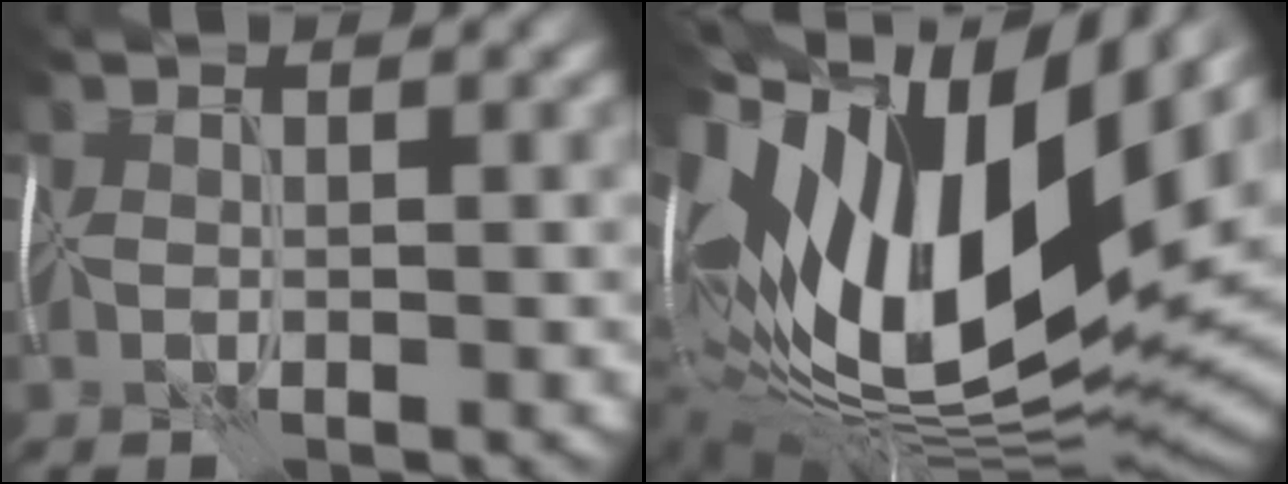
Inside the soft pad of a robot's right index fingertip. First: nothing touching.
{"total": 19.1, "force": [3.0, 8.5, 16.8], "torque": [-0.309, 0.006, 0.042]}